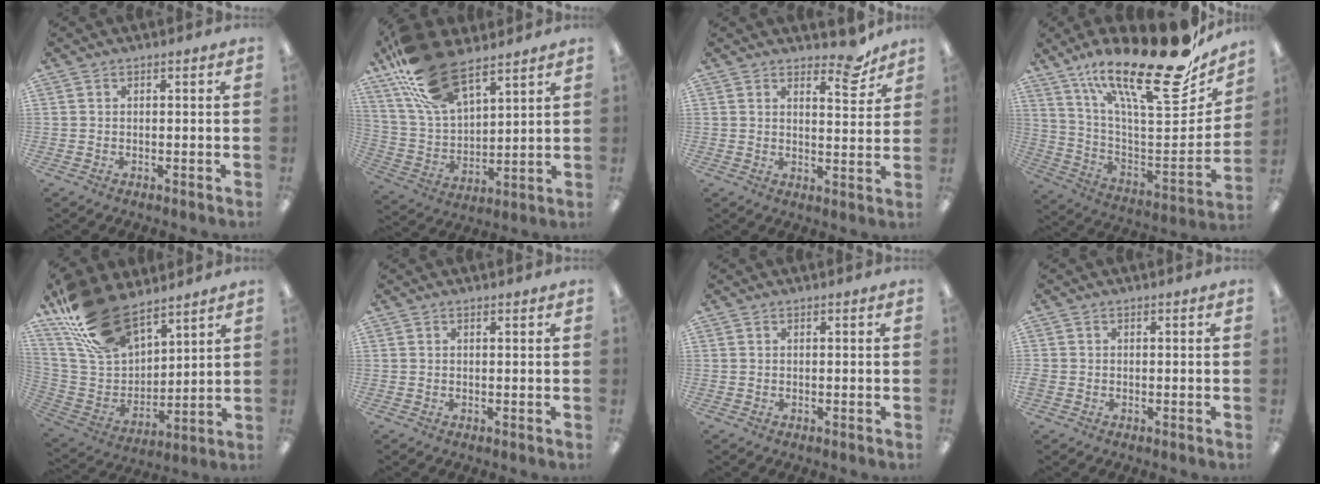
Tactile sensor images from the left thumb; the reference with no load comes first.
{"total": 19.3, "force": [13.4, 8.7, 10.8], "torque": [-0.239, -0.059, 0.245]}
{"total": 7.5, "force": [5.8, 2.7, 3.9], "torque": [-0.034, -0.041, 0.094]}
{"total": 28.5, "force": [20.2, 7.8, 18.5], "torque": [-0.265, -0.149, 0.330]}
{"total": 20.5, "force": [15.1, 10.2, 9.4], "torque": [-0.202, -0.077, 0.285]}
{"total": 0.6, "force": [0.5, 0.0, 0.4], "torque": [-0.008, 0.000, 0.009]}
{"total": 0.0}
{"total": 0.8, "force": [-0.2, 0.8, 0.2], "torque": [-0.002, 0.003, -0.005]}